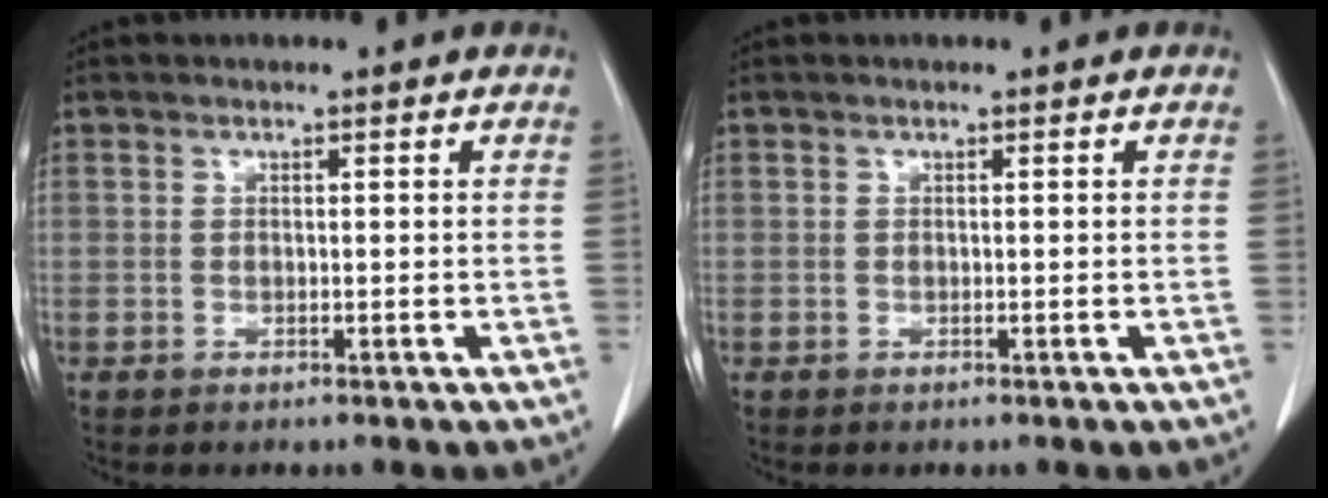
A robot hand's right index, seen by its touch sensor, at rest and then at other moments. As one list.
[{"total": 0.0}]